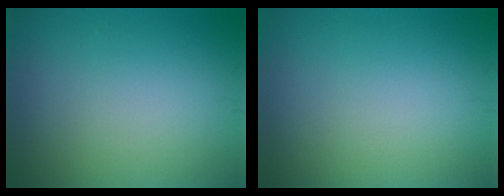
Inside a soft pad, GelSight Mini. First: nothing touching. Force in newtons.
{"total": 0.0}